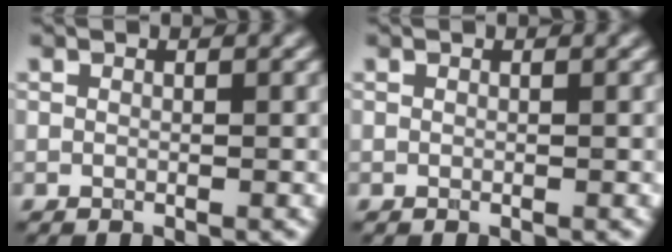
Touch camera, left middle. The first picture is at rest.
{"total": 0.0}